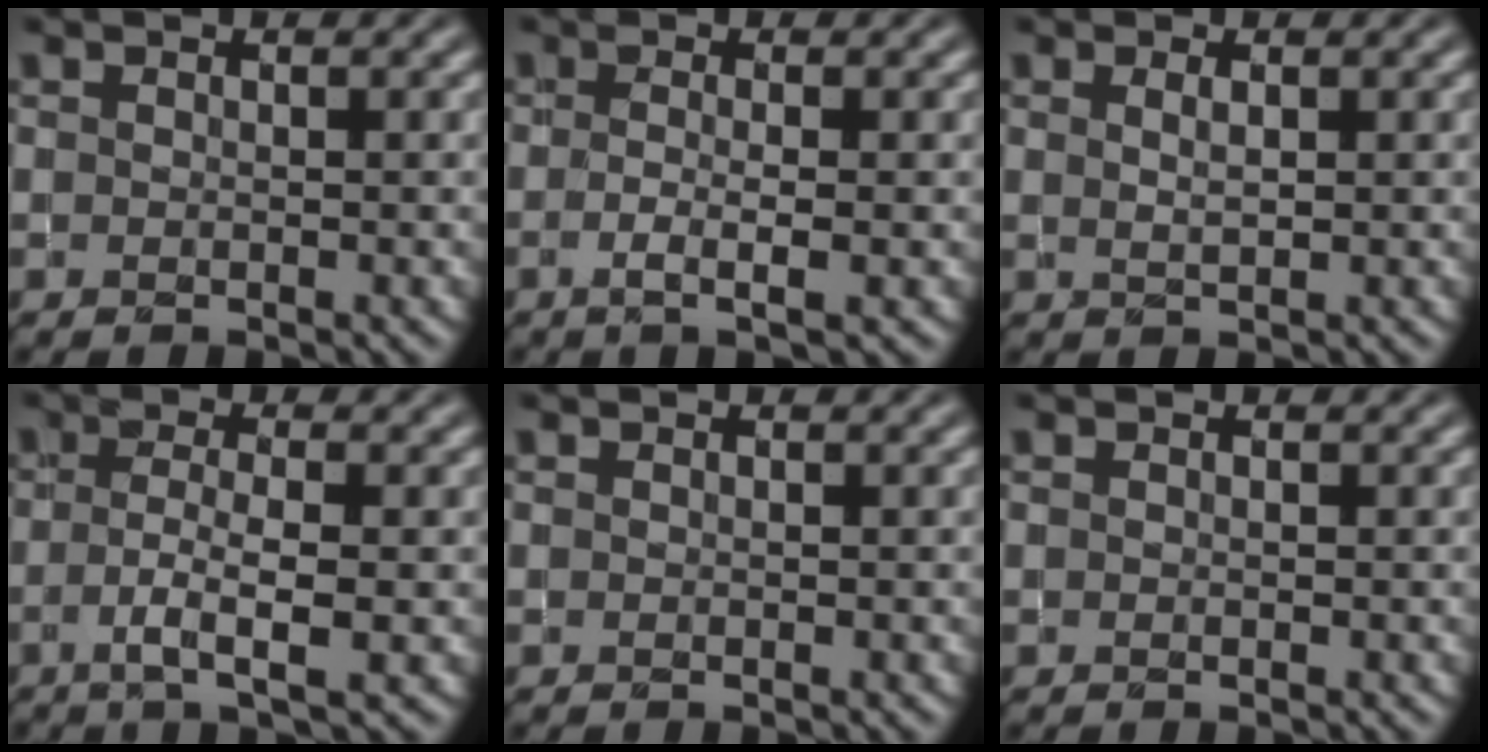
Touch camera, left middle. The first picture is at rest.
{"total": 2.3, "force": [-0.5, 0.6, 2.1], "torque": [-0.038, -0.007, -0.012]}
{"total": 1.1, "force": [0.5, 0.3, 1.0], "torque": [-0.019, -0.001, 0.010]}
{"total": 3.6, "force": [-0.9, 0.8, 3.4], "torque": [-0.066, -0.003, -0.017]}
{"total": 0.0}
{"total": 0.0}